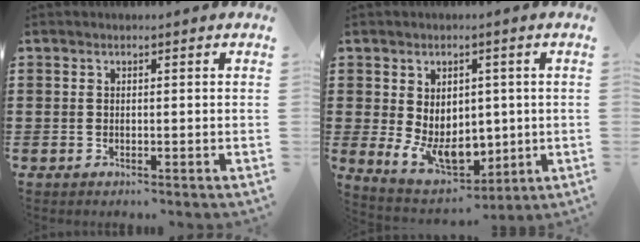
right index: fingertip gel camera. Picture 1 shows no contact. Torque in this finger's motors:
{"motor_torque": [2.08, 0.06, 0.77, 0.21]}